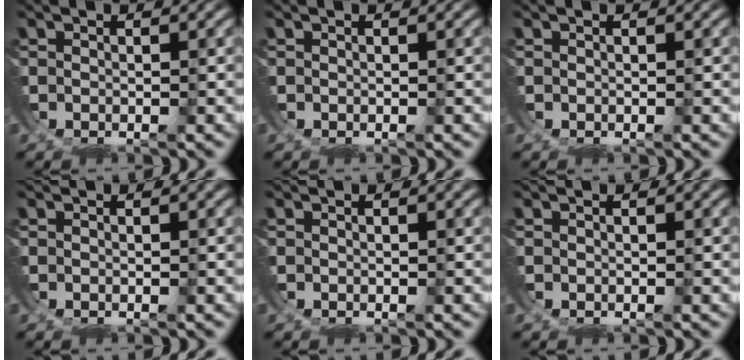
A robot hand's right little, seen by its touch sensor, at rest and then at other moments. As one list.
[{"total": 0.0}, {"total": 0.0}, {"total": 0.0}, {"total": 0.0}, {"total": 0.0}]